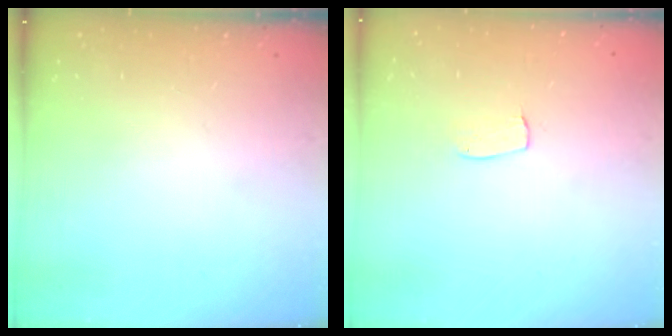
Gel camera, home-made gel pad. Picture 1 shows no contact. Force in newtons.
{"total": 4.5, "press": 4.5, "slide": 0.3}